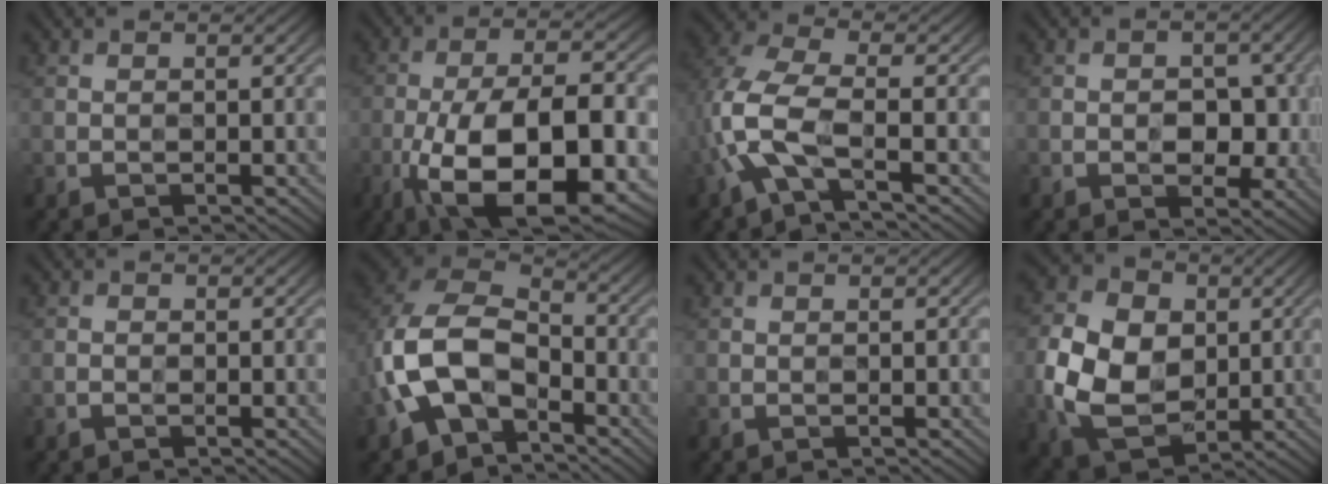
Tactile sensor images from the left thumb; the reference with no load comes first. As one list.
[{"total": 17.2, "force": [-7.6, 7.0, 13.8], "torque": [-0.239, -0.009, -0.120]}, {"total": 8.1, "force": [-2.9, 3.6, 6.7], "torque": [-0.173, 0.012, -0.074]}, {"total": 6.7, "force": [-1.5, 4.4, 4.9], "torque": [-0.058, -0.004, -0.025]}, {"total": 1.2, "force": [-0.9, 0.7, 0.4], "torque": [-0.004, 0.002, -0.019]}, {"total": 12.5, "force": [-3.8, 8.4, 8.4], "torque": [-0.198, -0.006, -0.080]}, {"total": 0.0}, {"total": 11.6, "force": [-0.6, 8.9, 7.3], "torque": [-0.182, 0.009, -0.010]}]